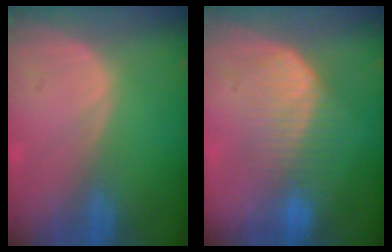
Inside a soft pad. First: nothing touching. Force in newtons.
{"total": 6.8, "press": 6.6, "slide": 1.4}